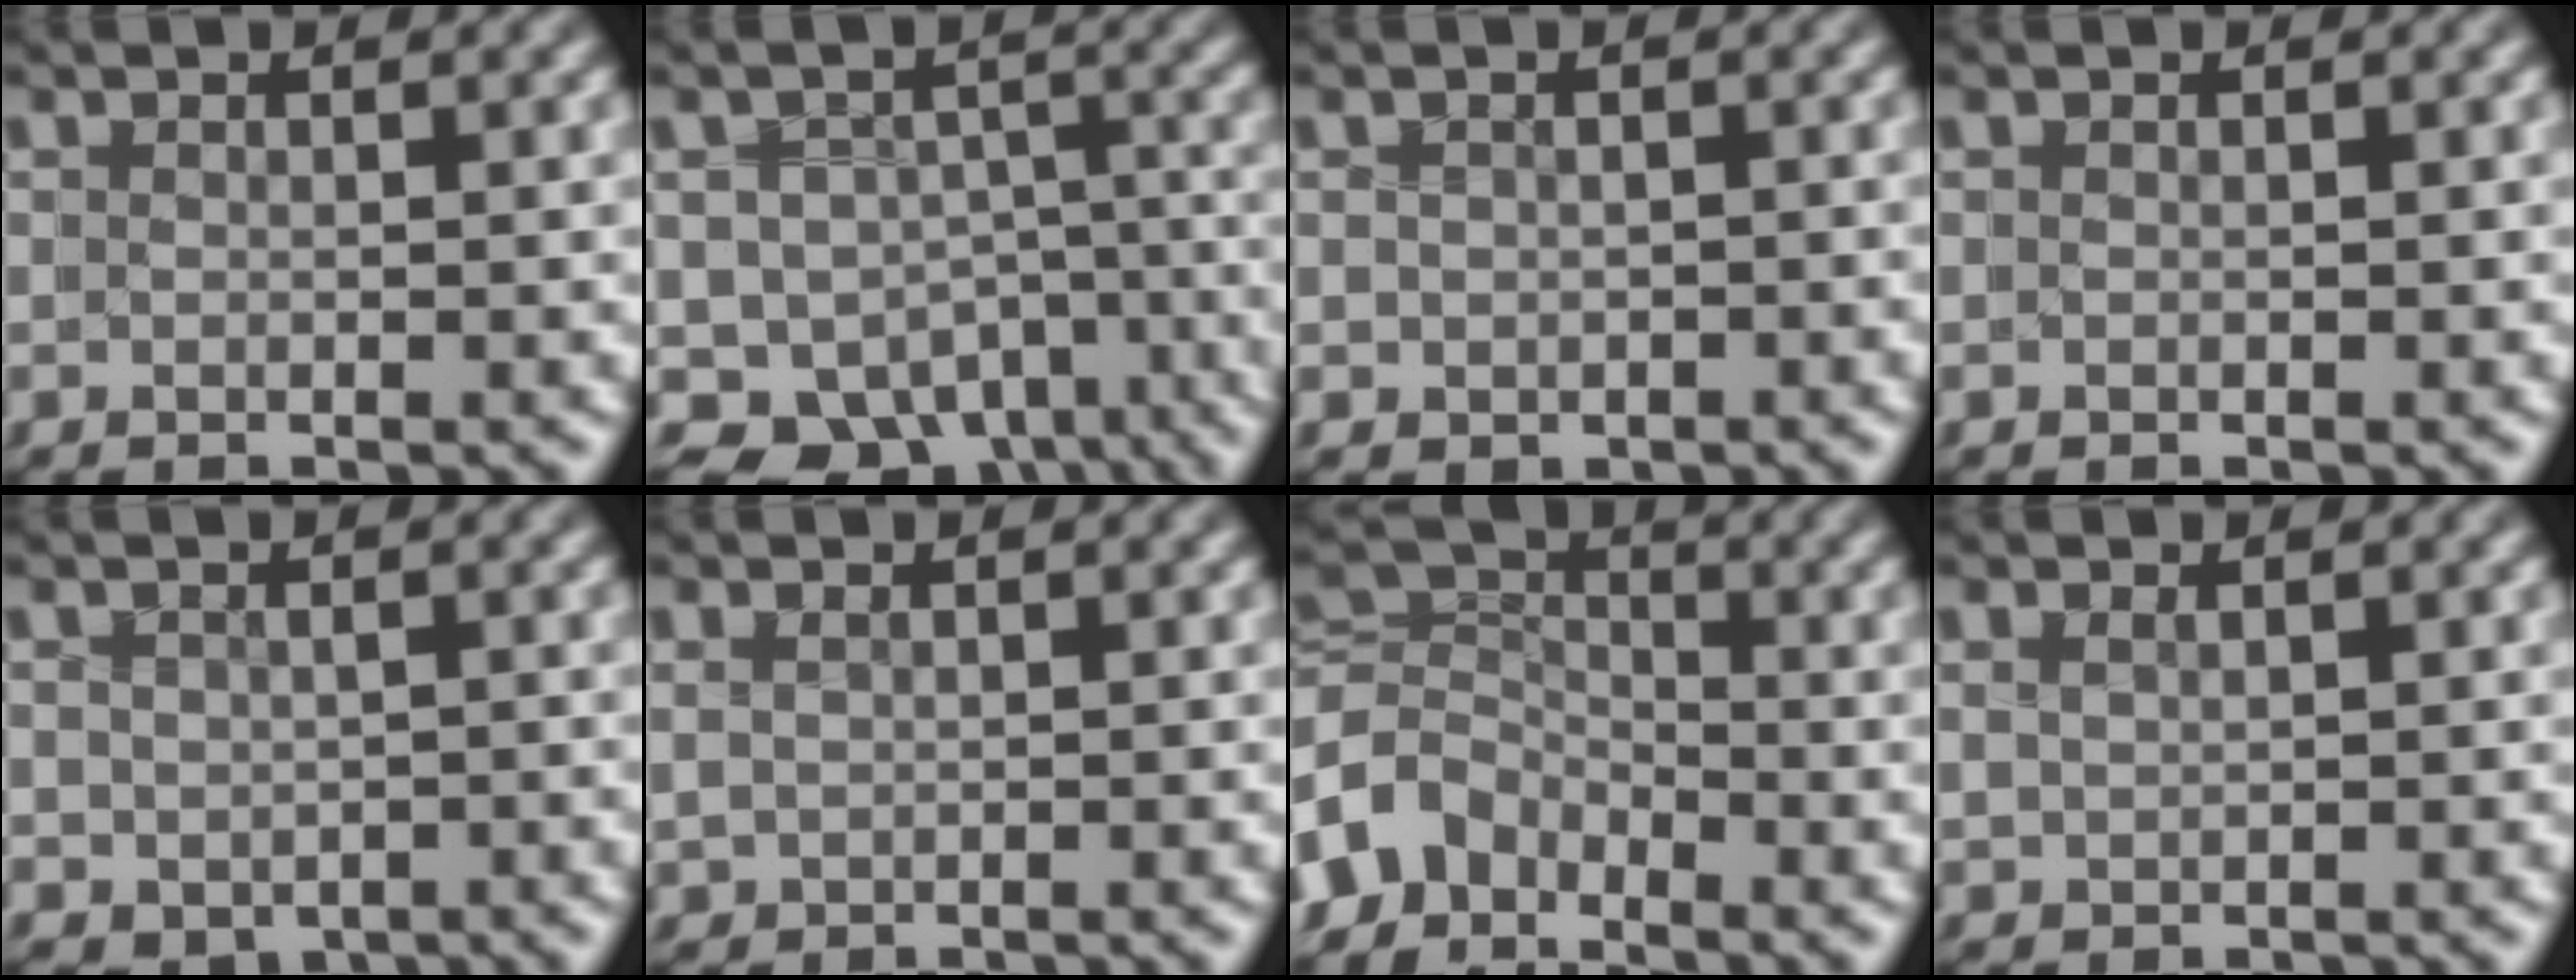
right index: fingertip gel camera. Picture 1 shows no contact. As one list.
[{"total": 13.1, "force": [-6.7, 10.1, 4.8], "torque": [-0.079, -0.060, -0.104]}, {"total": 1.1, "force": [-0.4, 0.9, -0.5], "torque": [0.011, -0.010, -0.004]}, {"total": 0.0}, {"total": 1.6, "force": [-0.6, 1.5, 0.4], "torque": [-0.001, -0.025, 0.005]}, {"total": 0.6, "force": [0.4, -0.1, -0.5], "torque": [0.008, -0.008, 0.017]}, {"total": 7.5, "force": [-0.9, 6.6, 3.5], "torque": [-0.082, -0.021, -0.024]}, {"total": 1.0, "force": [0.7, -0.6, -0.4], "torque": [0.008, -0.005, 0.022]}]